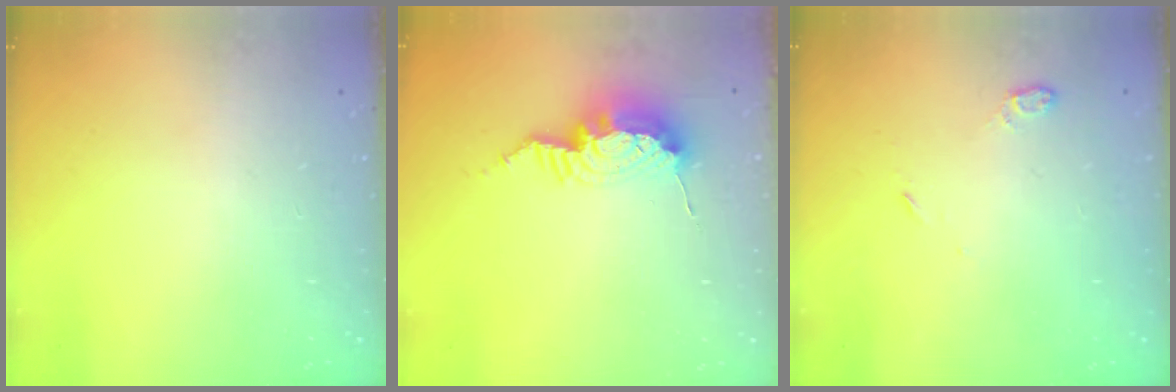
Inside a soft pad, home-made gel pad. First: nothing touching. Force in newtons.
{"total": 11.8, "press": 11.7, "slide": 1.1}
{"total": 3.8, "press": 3.8, "slide": 0.6}